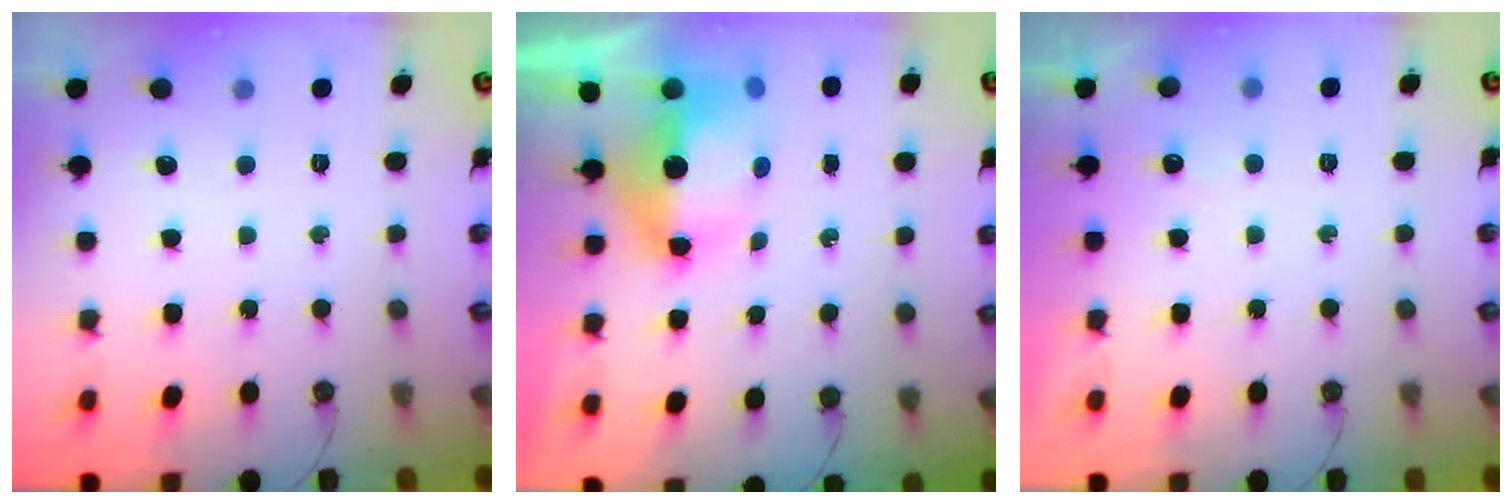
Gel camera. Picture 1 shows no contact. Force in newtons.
{"total": 8.4, "press": 8.3, "slide": 1.4}
{"total": 2.9, "press": 2.8, "slide": 0.7}